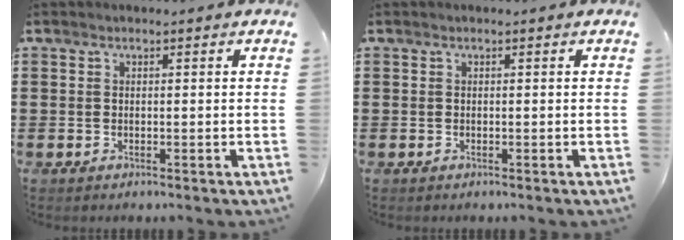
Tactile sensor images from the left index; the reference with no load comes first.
{"total": 0.0}